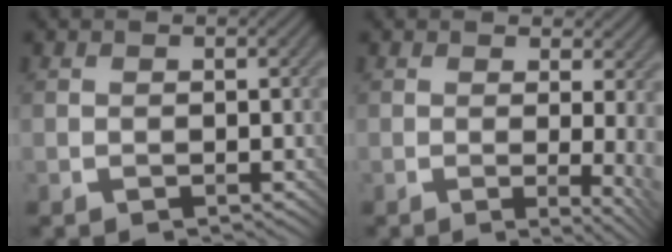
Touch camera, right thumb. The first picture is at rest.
{"total": 5.0, "force": [-0.1, 1.0, 4.9], "torque": [-0.072, -0.006, -0.004]}